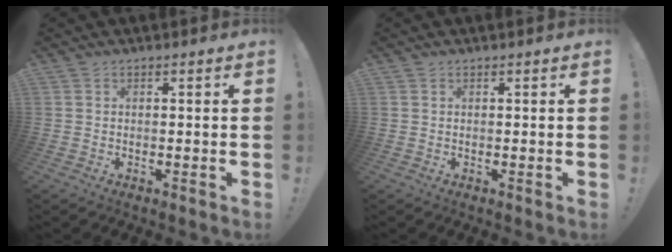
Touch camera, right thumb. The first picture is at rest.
{"total": 0.0}